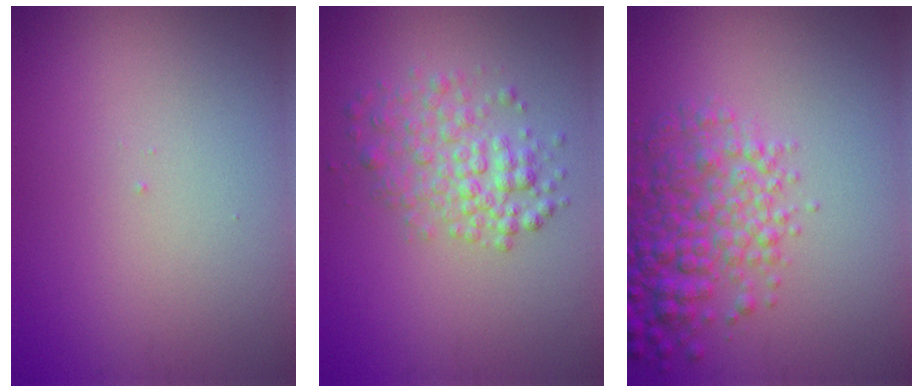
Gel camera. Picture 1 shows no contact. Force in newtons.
{"total": 3.4, "press": 3.4, "slide": 0.1}
{"total": 5.3, "press": 5.3, "slide": 0.1}